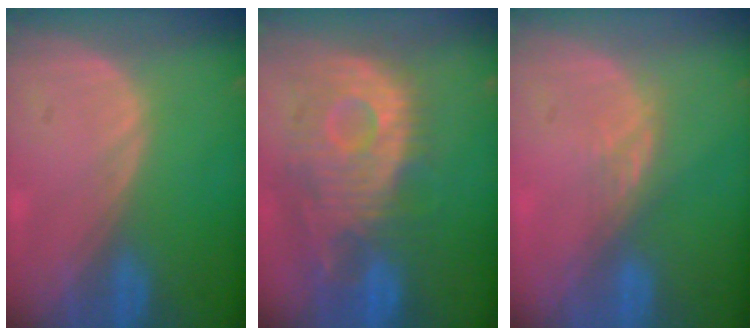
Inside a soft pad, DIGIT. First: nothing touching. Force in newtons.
{"total": 12.0, "press": 10.7, "slide": 5.5}
{"total": 2.5, "press": 2.1, "slide": 1.4}